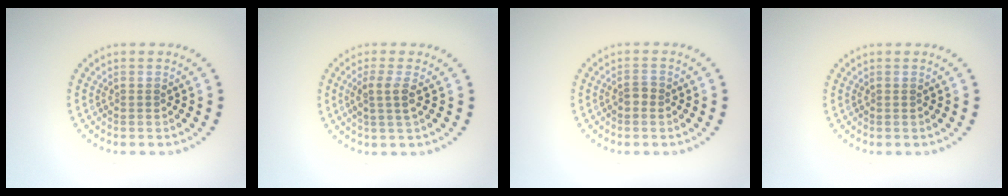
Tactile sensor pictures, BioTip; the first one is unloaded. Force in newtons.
{"total": 2.1, "press": 1.8, "slide": 1.2}
{"total": 1.1, "press": 1.0, "slide": 0.2}
{"total": 0.0}